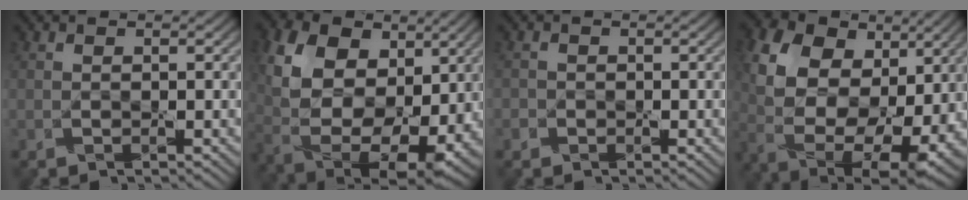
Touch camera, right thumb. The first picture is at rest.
{"total": 15.6, "force": [2.8, 10.9, 10.9], "torque": [-0.242, -0.010, 0.062]}
{"total": 1.0, "force": [-0.5, 0.9, 0.0], "torque": [0.004, -0.003, -0.013]}
{"total": 15.6, "force": [3.5, 10.8, 10.7], "torque": [-0.240, 0.003, 0.077]}